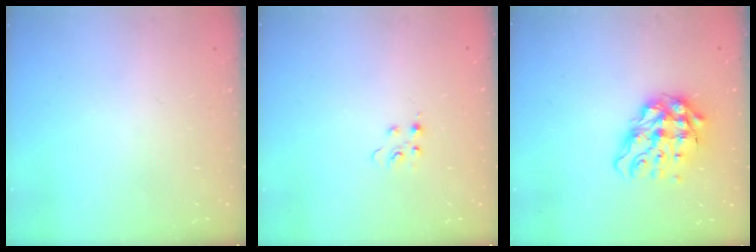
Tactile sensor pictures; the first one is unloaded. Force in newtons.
{"total": 4.1, "press": 4.1, "slide": 0.4}
{"total": 15.8, "press": 15.7, "slide": 1.6}